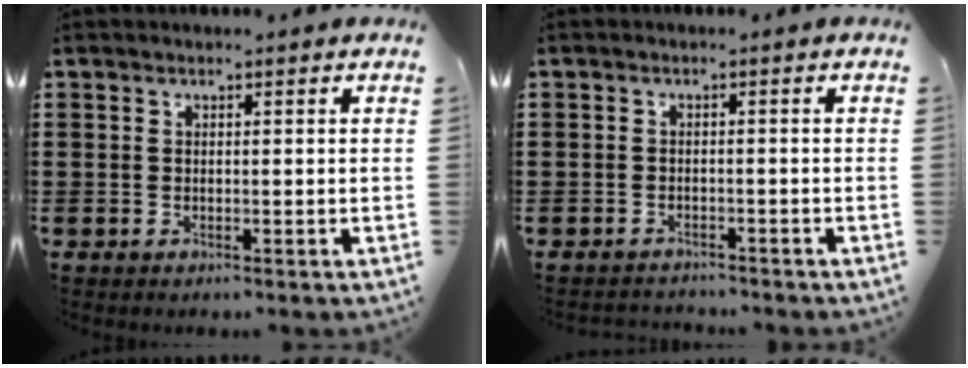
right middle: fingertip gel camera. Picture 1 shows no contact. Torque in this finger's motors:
{"motor_torque": [-0.63, 0.61, -0.43, -0.21]}